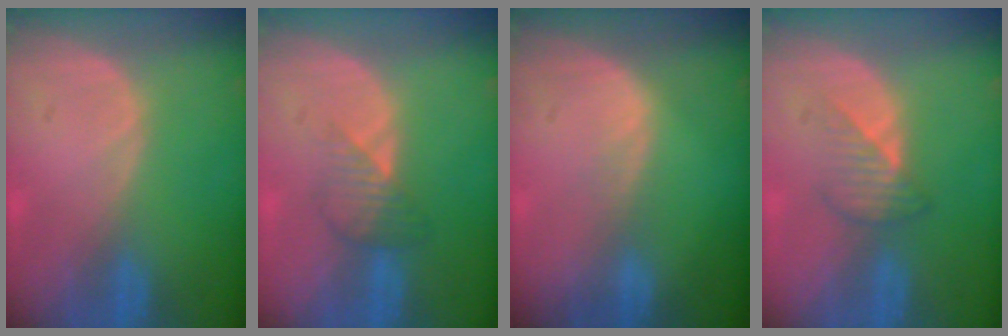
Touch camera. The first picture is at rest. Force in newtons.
{"total": 3.3, "press": 3.1, "slide": 1.0}
{"total": 0.9, "press": 0.9, "slide": 0.1}
{"total": 3.5, "press": 3.2, "slide": 1.4}